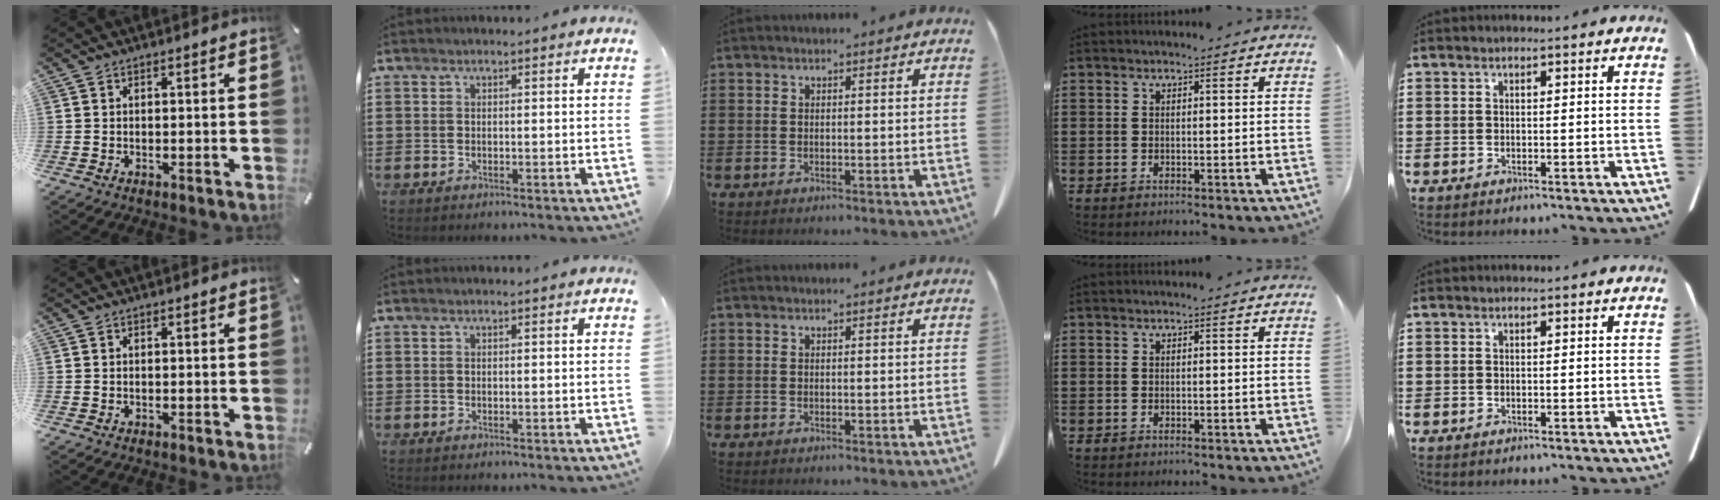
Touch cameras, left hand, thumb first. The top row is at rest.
{}